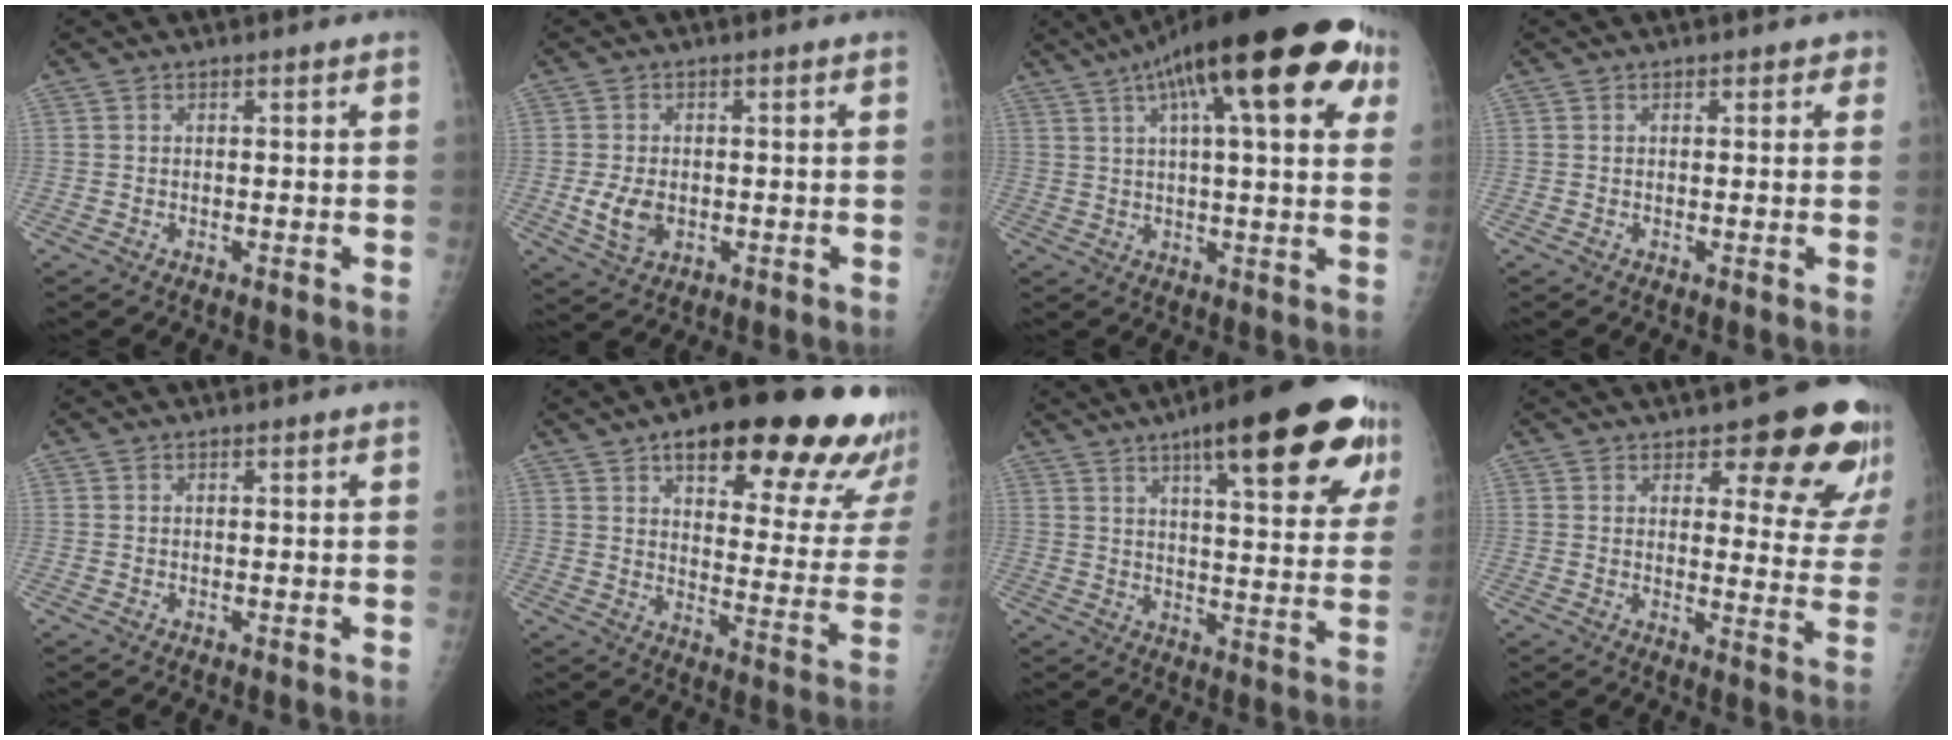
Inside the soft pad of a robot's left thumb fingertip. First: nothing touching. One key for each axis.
{"total": 5.3, "fx": -0.9, "fy": 3.6, "fz": 3.8, "tx": -0.067, "ty": -0.006, "tz": -0.009}
{"total": 25.6, "fx": 11.4, "fy": 7.3, "fz": 21.7, "tx": -0.317, "ty": 0.020, "tz": 0.161}
{"total": 1.5, "fx": 0.9, "fy": 1.0, "fz": 0.6, "tx": 0.012, "ty": 0.000, "tz": 0.004}
{"total": 0.0}
{"total": 27.1, "fx": 17.5, "fy": 8.7, "fz": 18.8, "tx": -0.204, "ty": -0.065, "tz": 0.228}
{"total": 23.9, "fx": 12.9, "fy": 6.2, "fz": 19.1, "tx": -0.242, "ty": -0.025, "tz": 0.176}
{"total": 15.8, "fx": 10.4, "fy": 5.9, "fz": 10.3, "tx": -0.077, "ty": -0.060, "tz": 0.117}